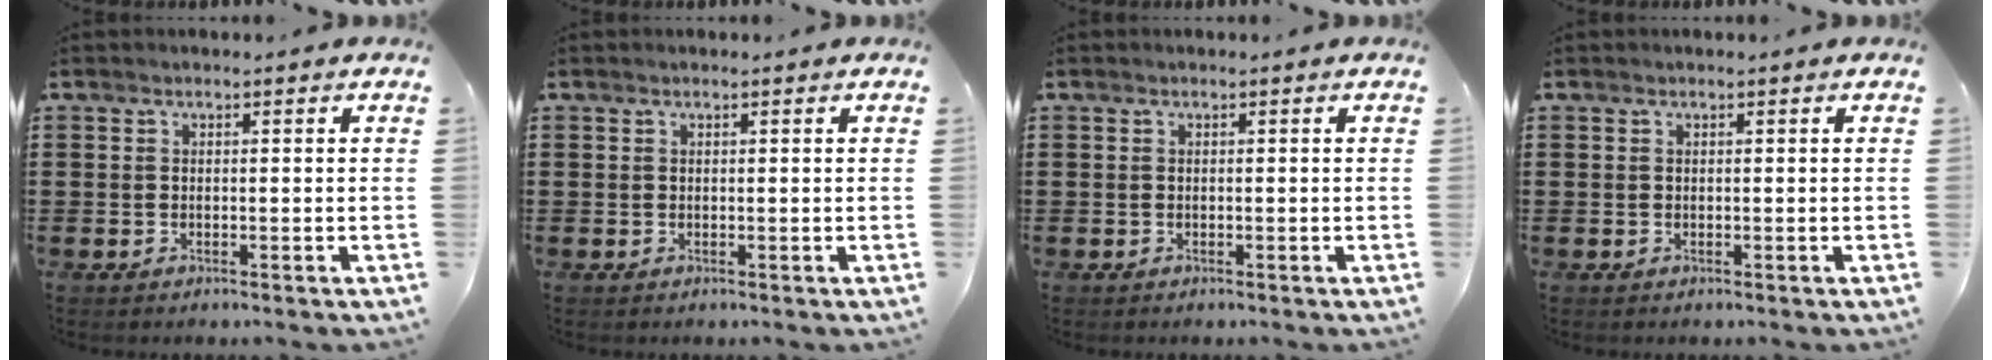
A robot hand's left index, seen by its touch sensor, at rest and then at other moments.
{"total": 0.0}
{"total": 0.0}
{"total": 0.0}